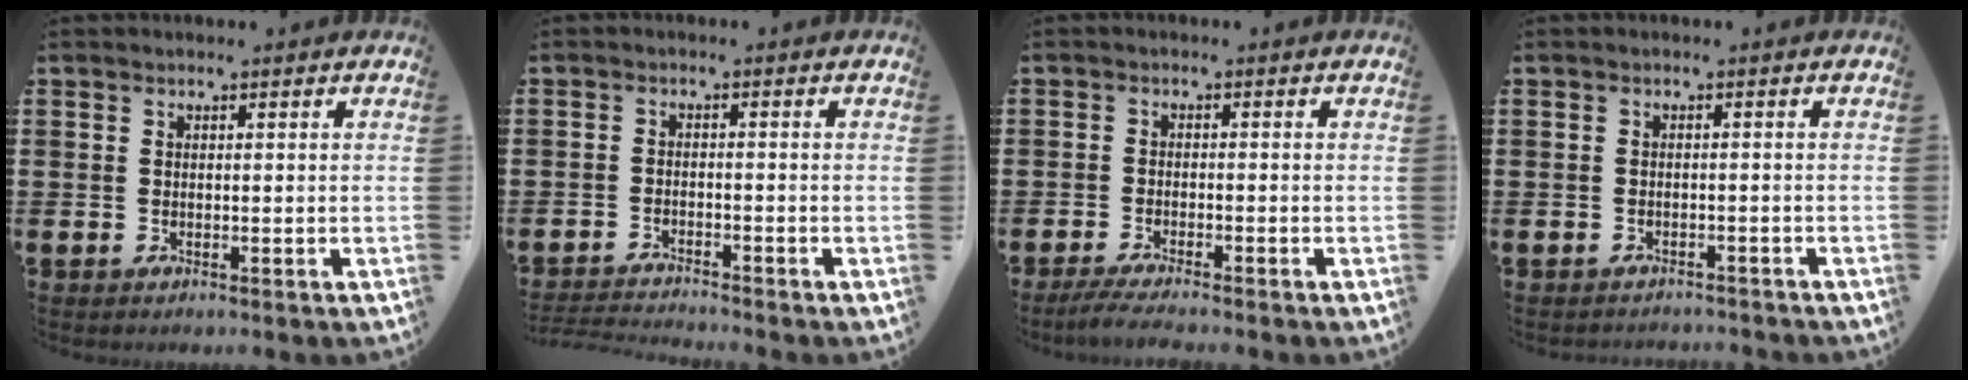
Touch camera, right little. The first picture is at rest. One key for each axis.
{"total": 1.9, "fx": -1.9, "fy": -0.2, "fz": 0.1, "tx": -0.004, "ty": 0.001, "tz": -0.039}
{"total": 2.2, "fx": -1.7, "fy": 0.0, "fz": 1.4, "tx": -0.021, "ty": 0.002, "tz": -0.032}
{"total": 1.0, "fx": -1.0, "fy": 0.0, "fz": -0.1, "tx": -0.002, "ty": 0.001, "tz": -0.020}